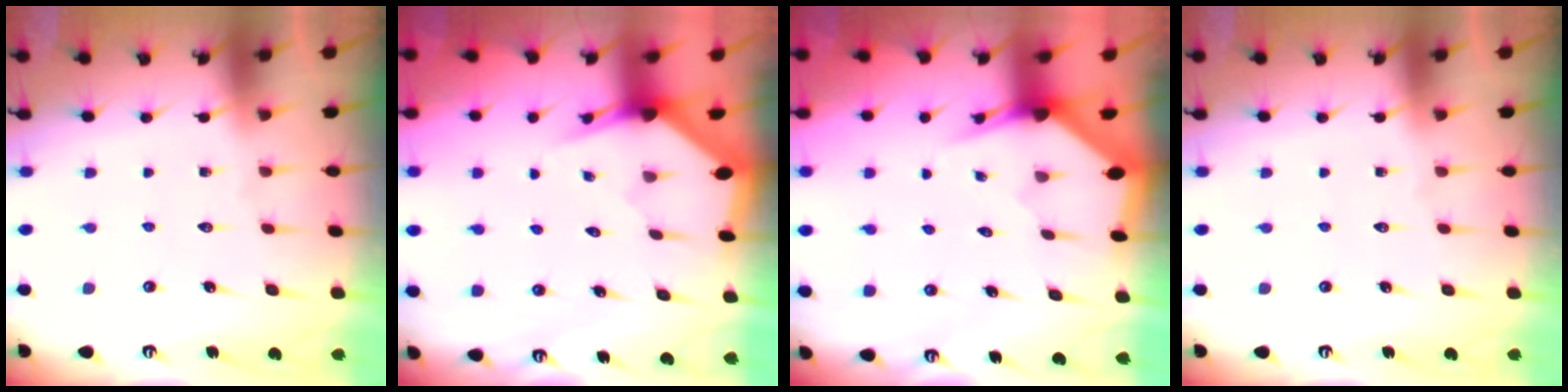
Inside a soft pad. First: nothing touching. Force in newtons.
{"total": 2.8, "press": 2.8, "slide": 0.1}
{"total": 2.8, "press": 2.8, "slide": 0.1}
{"total": 0.0}